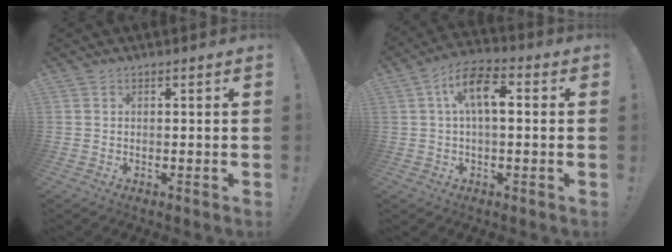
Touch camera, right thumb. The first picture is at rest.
{"total": 10.6, "force": [2.0, 5.2, 8.9], "torque": [-0.143, 0.011, 0.038]}